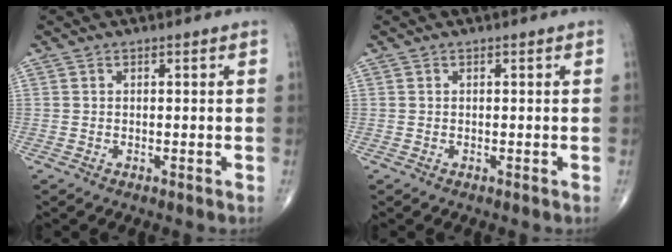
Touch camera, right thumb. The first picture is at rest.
{"total": 0.0}